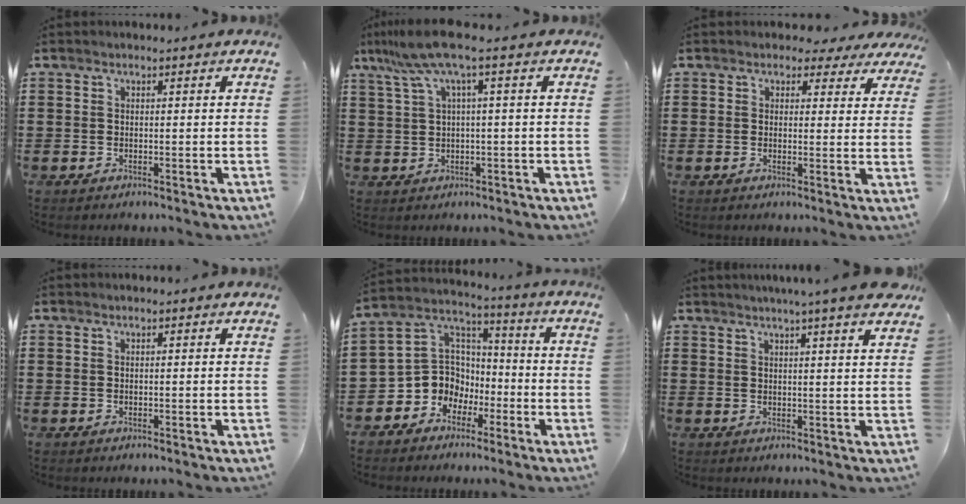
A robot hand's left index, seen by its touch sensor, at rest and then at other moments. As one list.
[{"total": 6.7, "force": [2.3, -0.1, 6.2], "torque": [-0.147, -0.016, 0.035]}, {"total": 2.4, "force": [1.7, 1.4, 0.9], "torque": [-0.018, 0.003, 0.029]}, {"total": 0.6, "force": [0.4, 0.1, 0.3], "torque": [-0.008, 0.002, 0.009]}, {"total": 8.5, "force": [-2.8, 7.9, 1.5], "torque": [-0.074, 0.003, -0.054]}, {"total": 4.4, "force": [3.8, -0.9, 2.0], "torque": [-0.042, -0.016, 0.063]}]